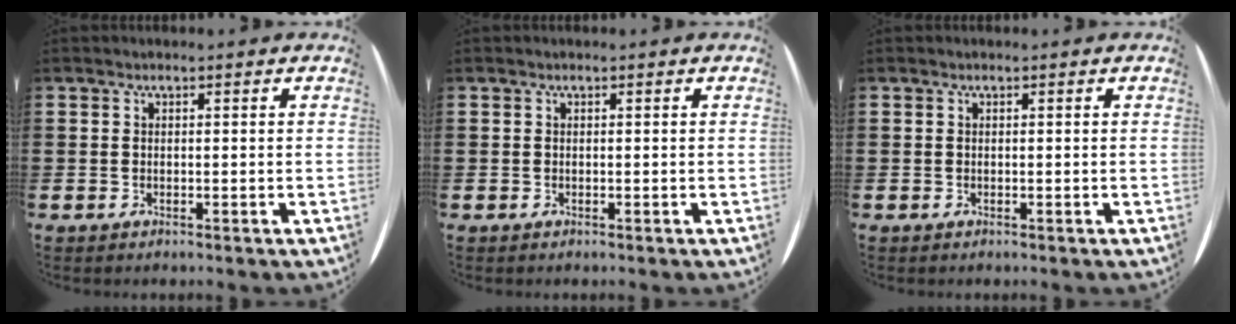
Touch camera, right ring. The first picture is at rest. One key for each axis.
{"total": 0.0}
{"total": 0.0}